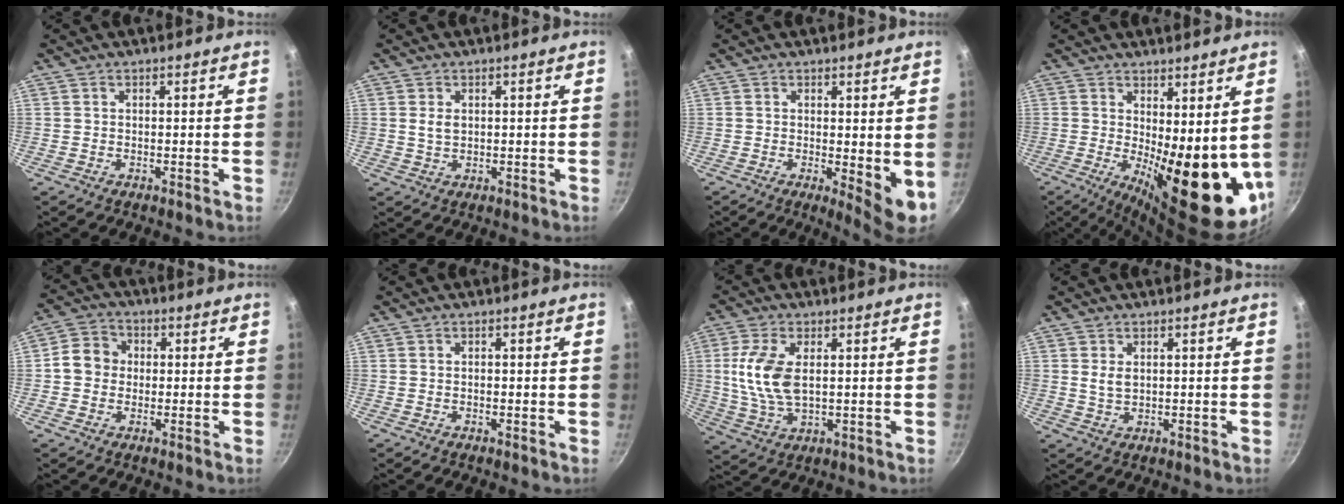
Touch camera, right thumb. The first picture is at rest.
{"total": 2.4, "force": [0.5, 1.6, 1.7], "torque": [-0.025, -0.002, 0.012]}
{"total": 6.0, "force": [0.2, 1.9, 5.7], "torque": [-0.076, -0.017, 0.006]}
{"total": 17.5, "force": [0.7, 6.5, 16.2], "torque": [-0.184, -0.036, 0.025]}
{"total": 6.5, "force": [0.1, 5.7, 3.0], "torque": [-0.025, 0.014, -0.017]}
{"total": 0.6, "force": [-0.2, 0.3, 0.5], "torque": [-0.011, 0.003, -0.002]}
{"total": 10.4, "force": [1.4, 5.4, 8.8], "torque": [-0.179, -0.003, 0.031]}
{"total": 2.7, "force": [0.7, 1.7, 2.0], "torque": [-0.032, -0.005, 0.016]}